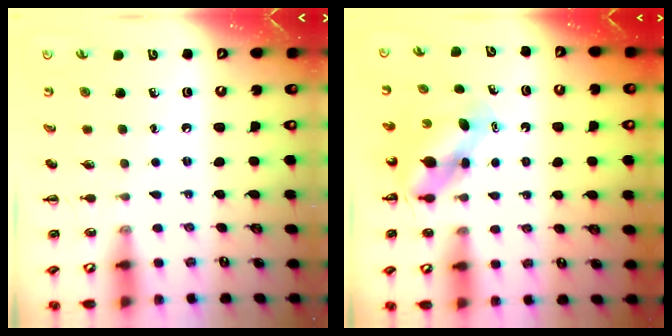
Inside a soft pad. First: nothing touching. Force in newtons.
{"total": 6.0, "press": 5.9, "slide": 1.0}